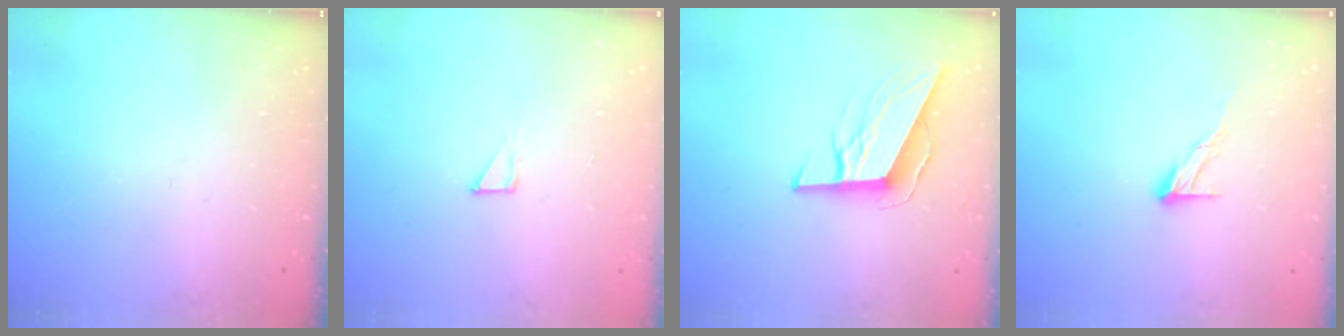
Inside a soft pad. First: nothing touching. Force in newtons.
{"total": 3.0, "press": 3.0, "slide": 0.3}
{"total": 10.1, "press": 9.7, "slide": 2.8}
{"total": 7.5, "press": 7.5, "slide": 0.5}